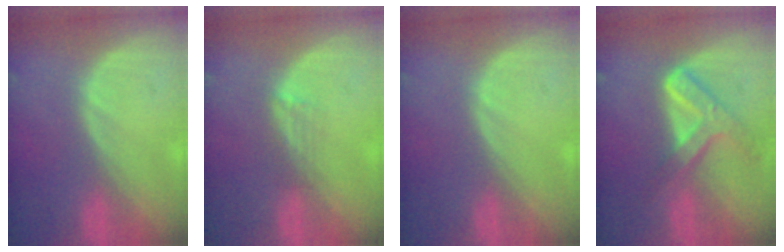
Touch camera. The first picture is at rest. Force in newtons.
{"total": 2.0, "press": 1.6, "slide": 1.3}
{"total": 0.0}
{"total": 7.2, "press": 6.1, "slide": 3.8}